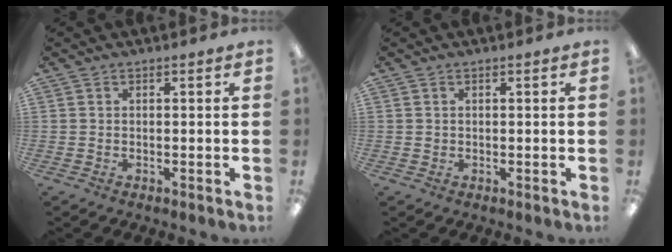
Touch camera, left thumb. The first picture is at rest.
{"total": 0.6, "force": [0.3, 0.5, 0.0], "torque": [-0.002, 0.003, 0.005]}